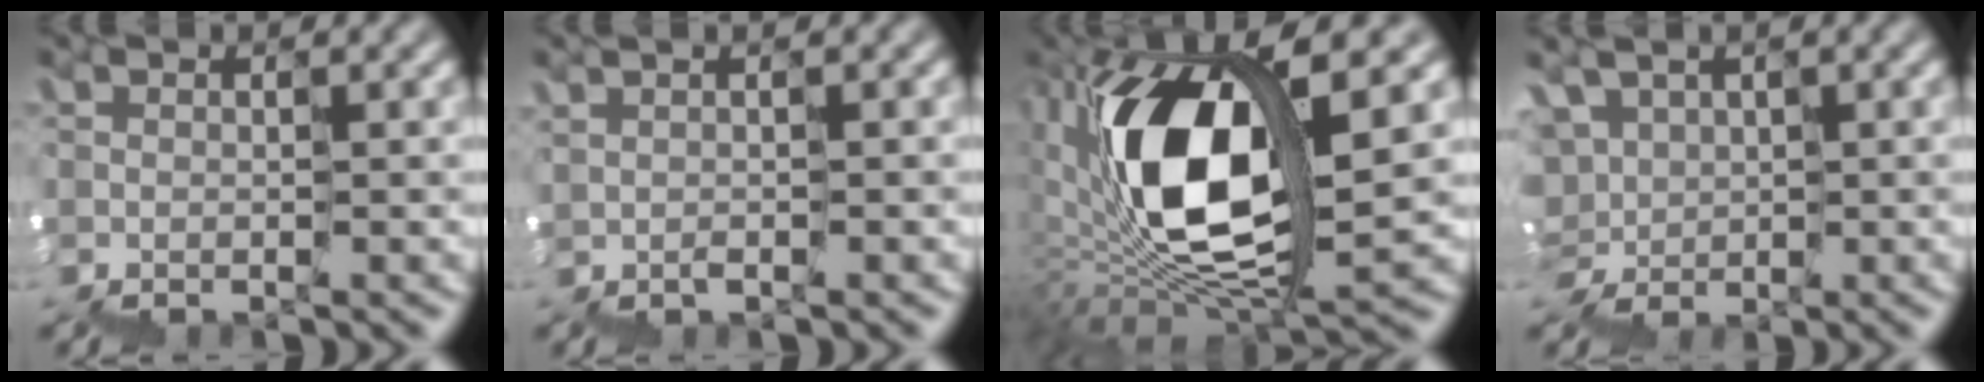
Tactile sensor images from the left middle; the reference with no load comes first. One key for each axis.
{"total": 0.8, "fx": 0.3, "fy": -0.6, "fz": 0.3, "tx": 0.000, "ty": 0.002, "tz": 0.010}
{"total": 10.6, "fx": 3.2, "fy": 3.6, "fz": 9.4, "tx": -0.187, "ty": 0.010, "tz": 0.064}
{"total": 5.0, "fx": 2.1, "fy": 4.3, "fz": 1.3, "tx": -0.032, "ty": 0.031, "tz": 0.005}